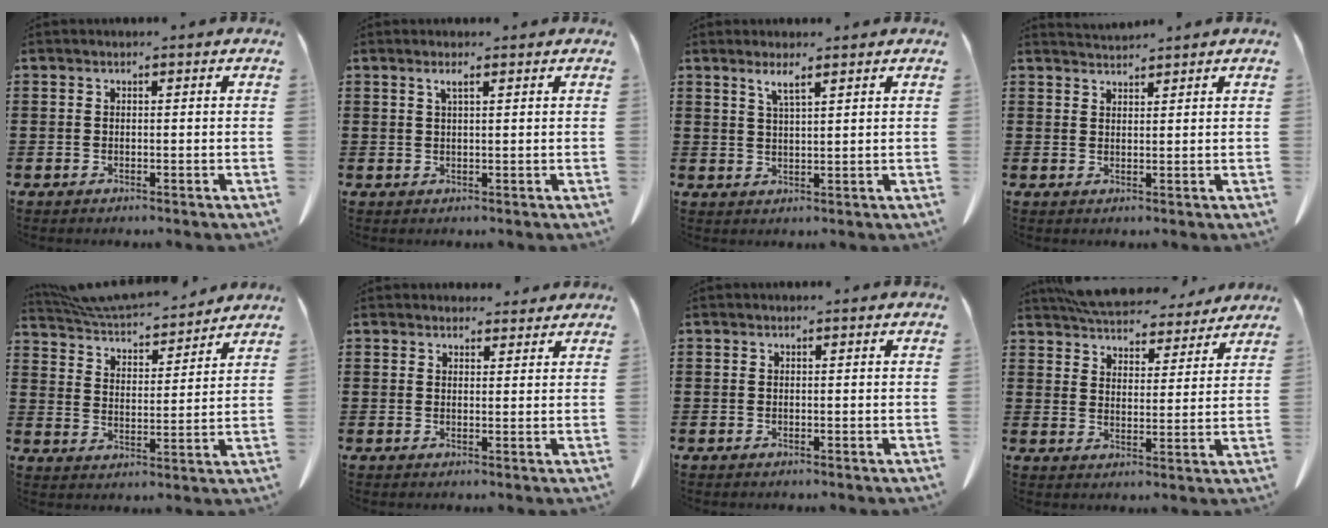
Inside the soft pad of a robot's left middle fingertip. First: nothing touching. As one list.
[{"total": 1.5, "force": [0.9, 0.2, 1.3], "torque": [-0.027, 0.002, 0.015]}, {"total": 2.8, "force": [2.0, 0.3, 1.9], "torque": [-0.042, 0.002, 0.035]}, {"total": 1.8, "force": [1.8, 0.1, 0.1], "torque": [-0.006, -0.001, 0.035]}, {"total": 5.9, "force": [5.7, 0.7, 1.3], "torque": [-0.054, -0.038, 0.099]}, {"total": 2.6, "force": [2.4, 0.9, 0.2], "torque": [-0.002, -0.005, 0.044]}, {"total": 0.0}, {"total": 6.2, "force": [6.1, 0.8, 1.0], "torque": [-0.047, -0.031, 0.109]}]